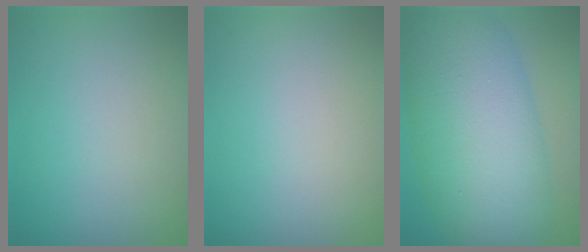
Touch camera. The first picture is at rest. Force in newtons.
{"total": 0.0}
{"total": 11.8, "press": 11.8, "slide": 0.1}